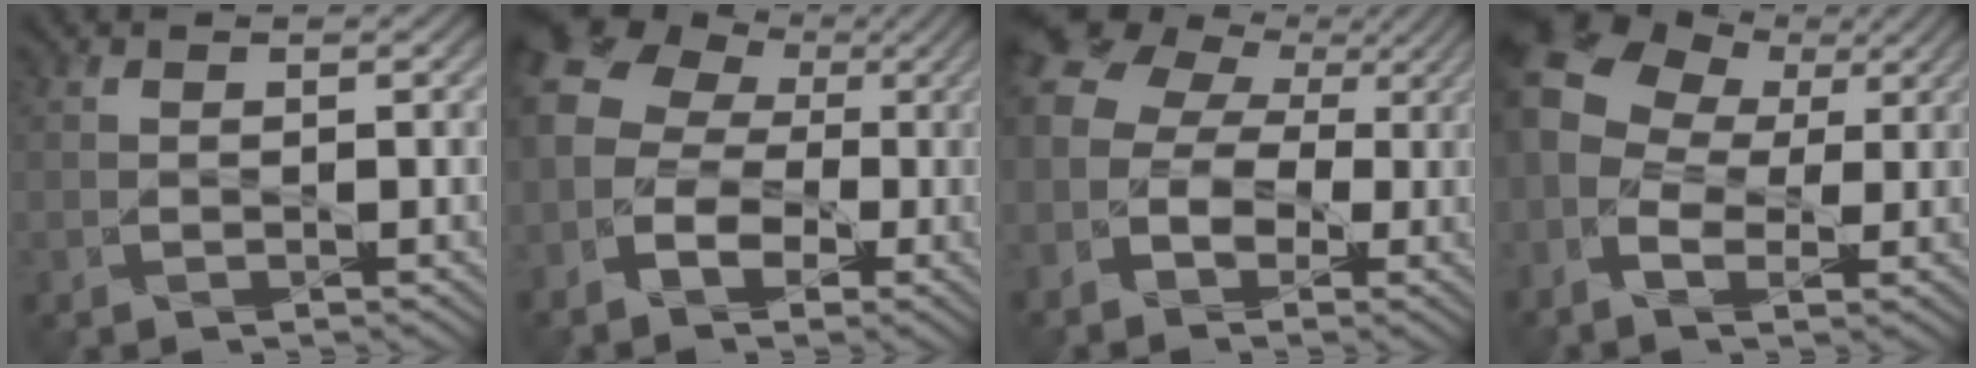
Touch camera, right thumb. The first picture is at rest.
{"total": 10.5, "force": [-1.1, 8.6, 5.9], "torque": [-0.136, 0.009, -0.039]}
{"total": 9.7, "force": [0.2, 7.6, 6.1], "torque": [-0.150, 0.009, -0.005]}
{"total": 14.1, "force": [2.1, 10.6, 9.0], "torque": [-0.246, 0.011, 0.032]}